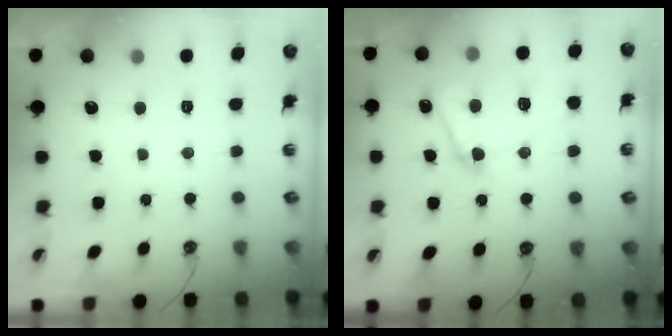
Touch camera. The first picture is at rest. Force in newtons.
{"total": 11.2, "press": 11.2, "slide": 1.0}